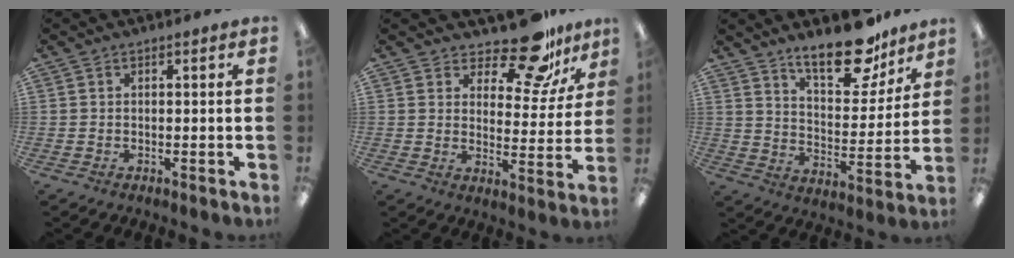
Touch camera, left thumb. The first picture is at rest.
{"total": 14.7, "force": [11.7, 5.3, 7.1], "torque": [-0.109, -0.077, 0.203]}
{"total": 17.1, "force": [12.8, 7.0, 8.9], "torque": [-0.122, -0.079, 0.218]}